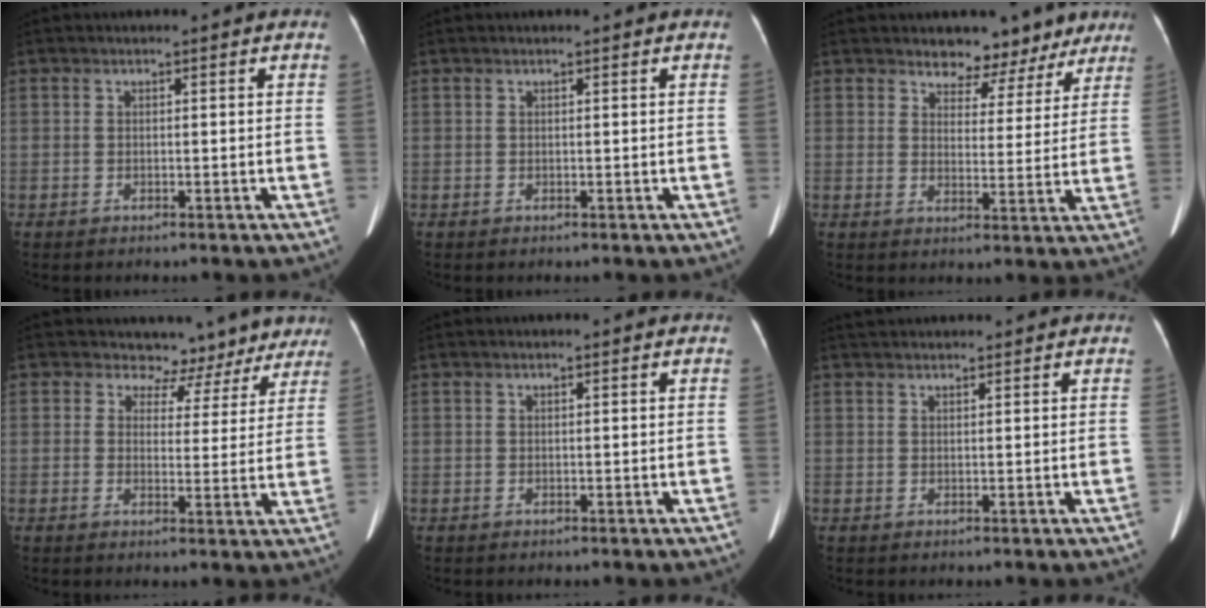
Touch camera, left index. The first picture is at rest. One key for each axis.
{"total": 0.0}
{"total": 7.9, "fx": 6.7, "fy": 3.9, "fz": 1.4, "tx": -0.003, "ty": -0.001, "tz": 0.078}
{"total": 9.4, "fx": 8.3, "fy": 4.4, "fz": -0.7, "tx": 0.041, "ty": -0.006, "tz": 0.067}
{"total": 2.1, "fx": 1.9, "fy": 0.0, "fz": 0.9, "tx": -0.011, "ty": 0.018, "tz": 0.025}
{"total": 6.7, "fx": 6.3, "fy": 0.8, "fz": 2.3, "tx": -0.033, "ty": 0.039, "tz": 0.090}